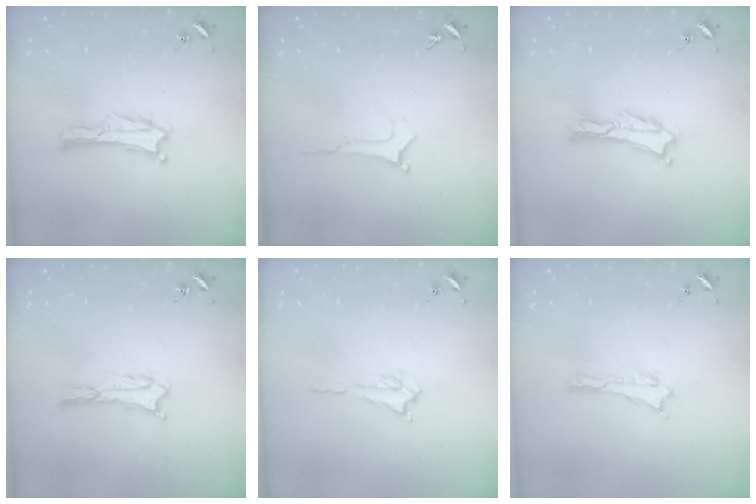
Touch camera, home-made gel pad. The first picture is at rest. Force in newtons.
{"total": 0.0}
{"total": 1.2, "press": 1.1, "slide": 0.3}
{"total": 1.7, "press": 1.7, "slide": 0.3}
{"total": 0.7, "press": 0.7, "slide": 0.2}
{"total": 0.0}